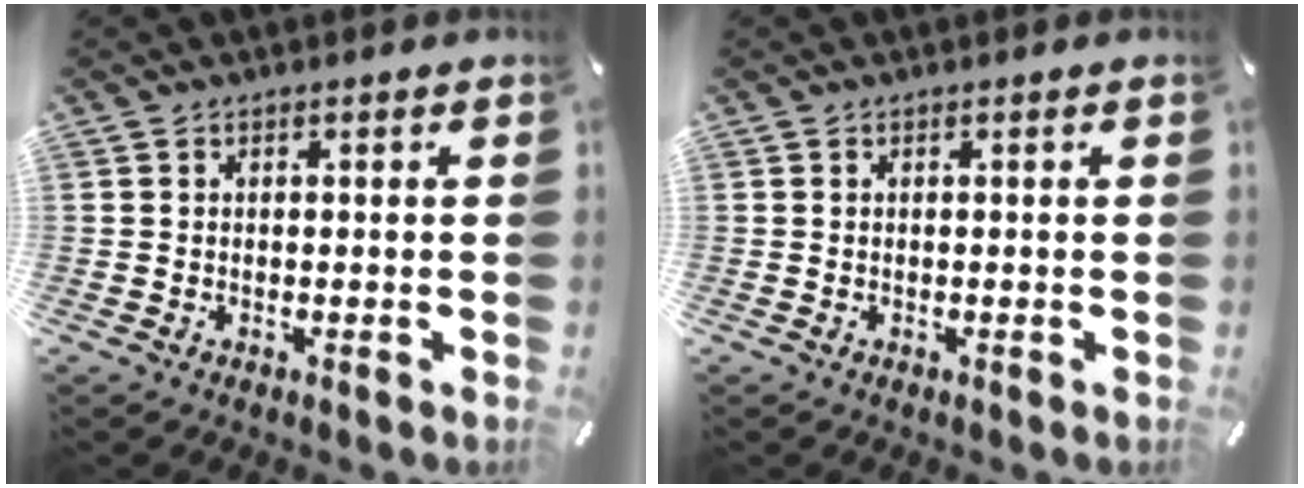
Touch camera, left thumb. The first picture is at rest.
{"total": 0.0}